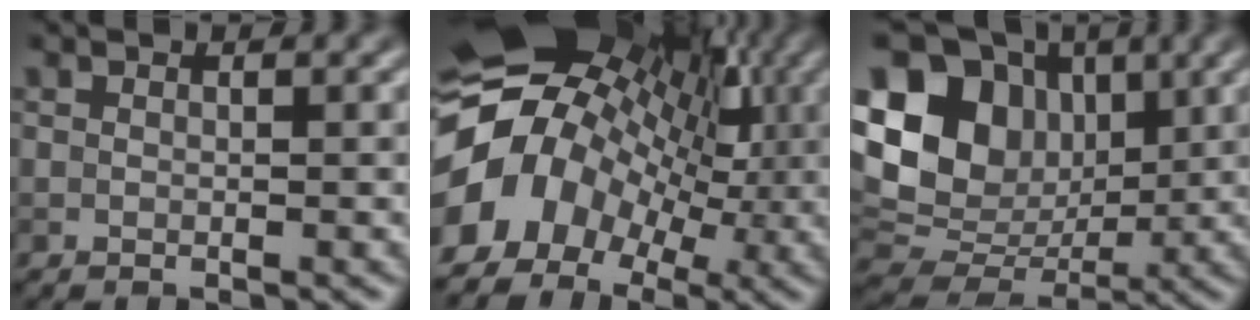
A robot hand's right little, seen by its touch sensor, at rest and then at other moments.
{"total": 12.9, "force": [-0.6, 10.3, 7.8], "torque": [-0.142, 0.007, -0.018]}
{"total": 14.1, "force": [3.1, 11.1, 8.2], "torque": [-0.174, 0.021, 0.054]}